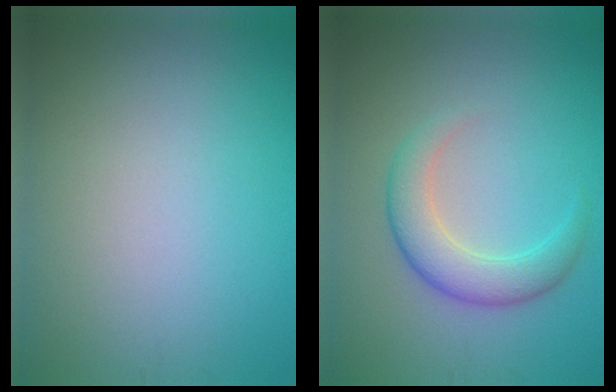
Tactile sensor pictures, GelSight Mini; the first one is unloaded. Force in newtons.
{"total": 4.0, "press": 4.0, "slide": 0.1}